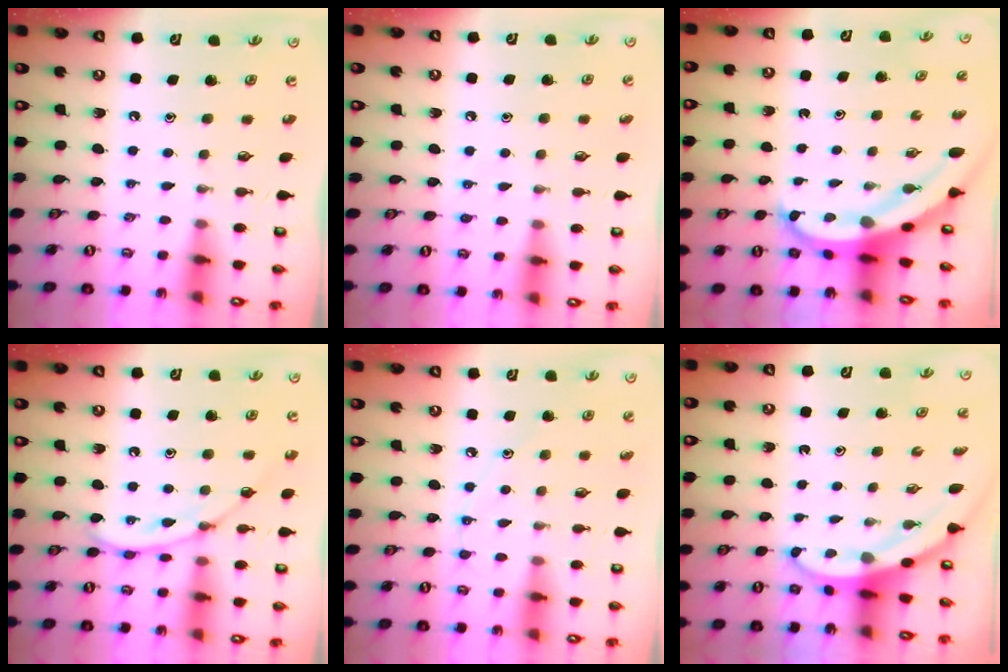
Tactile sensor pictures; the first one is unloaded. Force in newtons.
{"total": 4.8, "press": 4.6, "slide": 1.1}
{"total": 5.7, "press": 5.7, "slide": 0.6}
{"total": 9.3, "press": 9.3, "slide": 0.7}
{"total": 5.7, "press": 5.7, "slide": 0.5}
{"total": 3.0, "press": 3.0, "slide": 0.2}